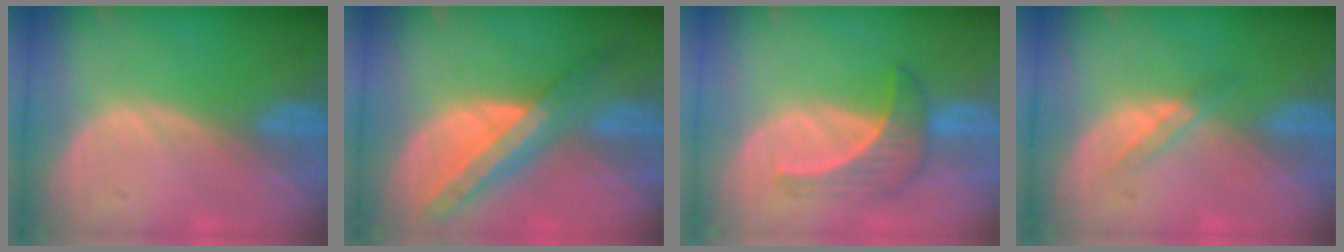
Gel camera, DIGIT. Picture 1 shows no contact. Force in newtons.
{"total": 8.8, "press": 7.6, "slide": 4.4}
{"total": 5.0, "press": 4.9, "slide": 0.8}
{"total": 1.8, "press": 1.8, "slide": 0.2}